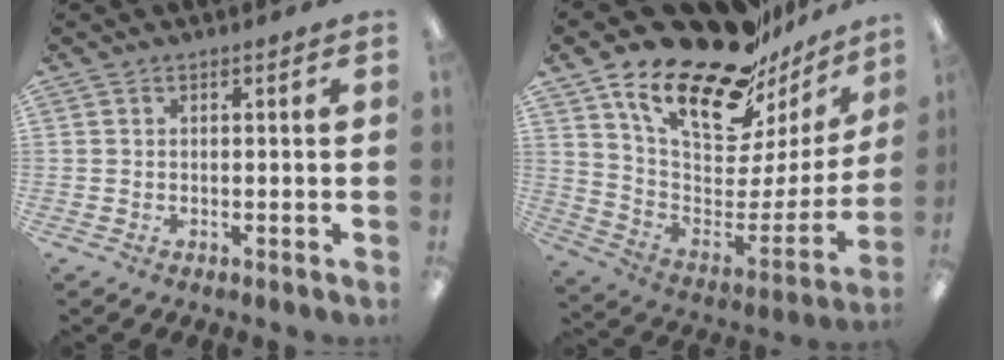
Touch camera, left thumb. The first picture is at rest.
{"total": 25.1, "force": [18.7, 10.2, 13.2], "torque": [-0.218, -0.132, 0.327]}